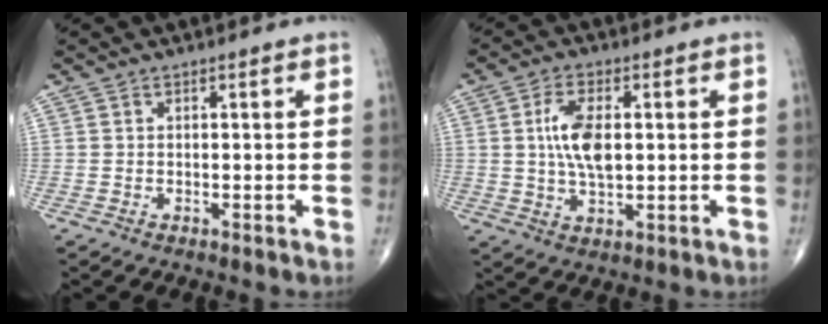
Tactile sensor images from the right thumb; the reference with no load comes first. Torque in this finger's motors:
{"motor_torque": [2.05, 1.90, 1.21, 0.23, 0.10]}